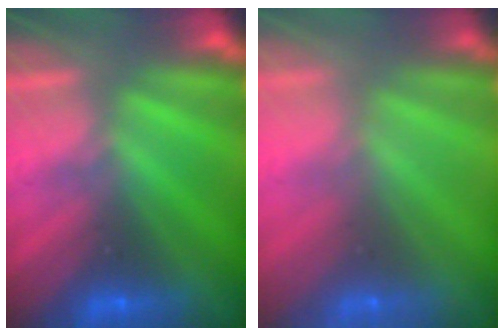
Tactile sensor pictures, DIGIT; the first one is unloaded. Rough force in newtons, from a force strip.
{"total": 7.4}